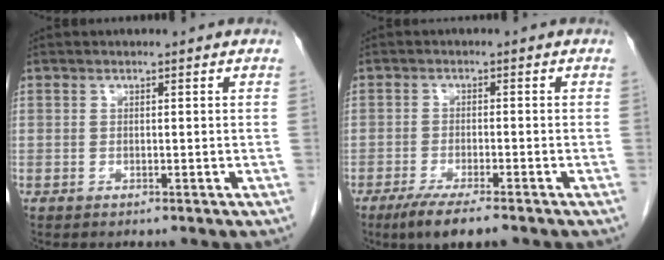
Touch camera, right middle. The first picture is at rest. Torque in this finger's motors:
{"motor_torque": [0.66, -0.46, 0.16, 0.05]}